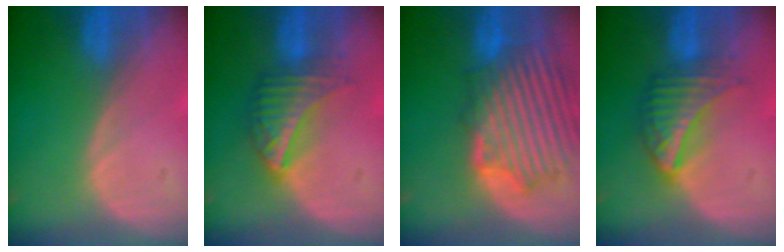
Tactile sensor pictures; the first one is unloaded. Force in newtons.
{"total": 6.7, "press": 6.1, "slide": 2.7}
{"total": 11.7, "press": 11.1, "slide": 3.8}
{"total": 6.8, "press": 6.1, "slide": 3.0}